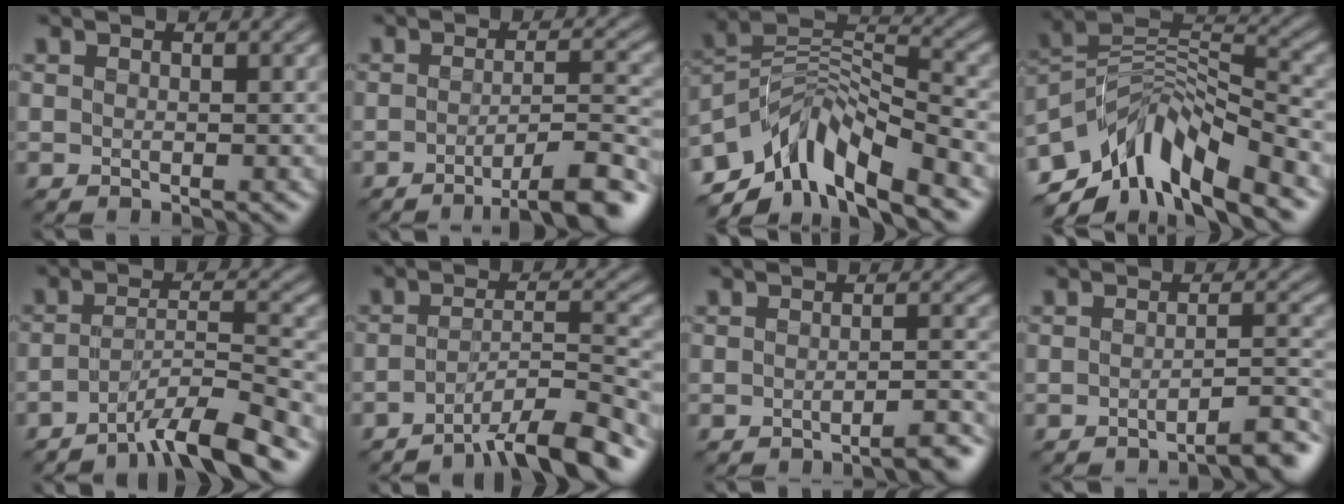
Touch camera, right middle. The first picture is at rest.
{"total": 6.5, "force": [-3.8, 1.4, 5.1], "torque": [-0.066, 0.011, -0.059]}
{"total": 8.7, "force": [-6.0, 3.6, 5.2], "torque": [-0.077, 0.010, -0.123]}
{"total": 9.6, "force": [-6.0, 3.9, 6.3], "torque": [-0.101, 0.014, -0.119]}
{"total": 5.7, "force": [-4.1, 0.8, 3.8], "torque": [-0.059, 0.010, -0.078]}
{"total": 6.5, "force": [-4.8, 1.2, 4.2], "torque": [-0.062, 0.010, -0.080]}
{"total": 2.7, "force": [-1.9, 0.5, 1.7], "torque": [-0.013, 0.013, -0.037]}
{"total": 4.0, "force": [-3.0, 0.8, 2.5], "torque": [-0.019, 0.021, -0.049]}